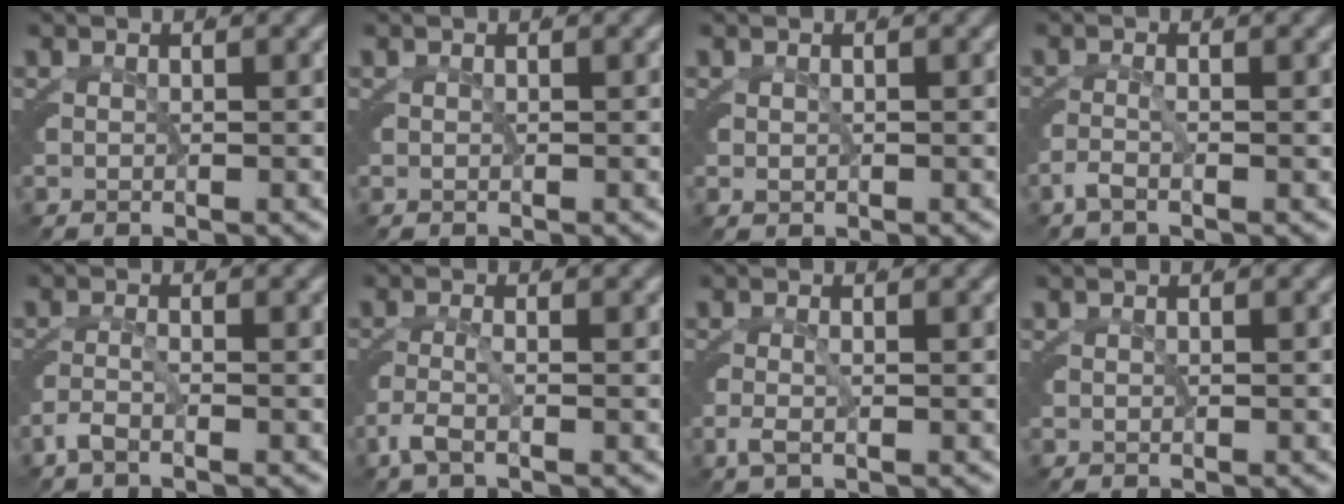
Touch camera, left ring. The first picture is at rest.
{"total": 0.0}
{"total": 0.0}
{"total": 1.6, "force": [-1.3, 0.3, 0.9], "torque": [-0.031, -0.012, -0.020]}
{"total": 1.9, "force": [-1.5, 0.5, 0.9], "torque": [-0.028, -0.012, -0.025]}
{"total": 2.2, "force": [-1.3, 0.7, 1.6], "torque": [-0.048, -0.015, -0.019]}
{"total": 1.5, "force": [-0.9, 0.6, 1.0], "torque": [-0.032, -0.015, -0.010]}
{"total": 0.0}